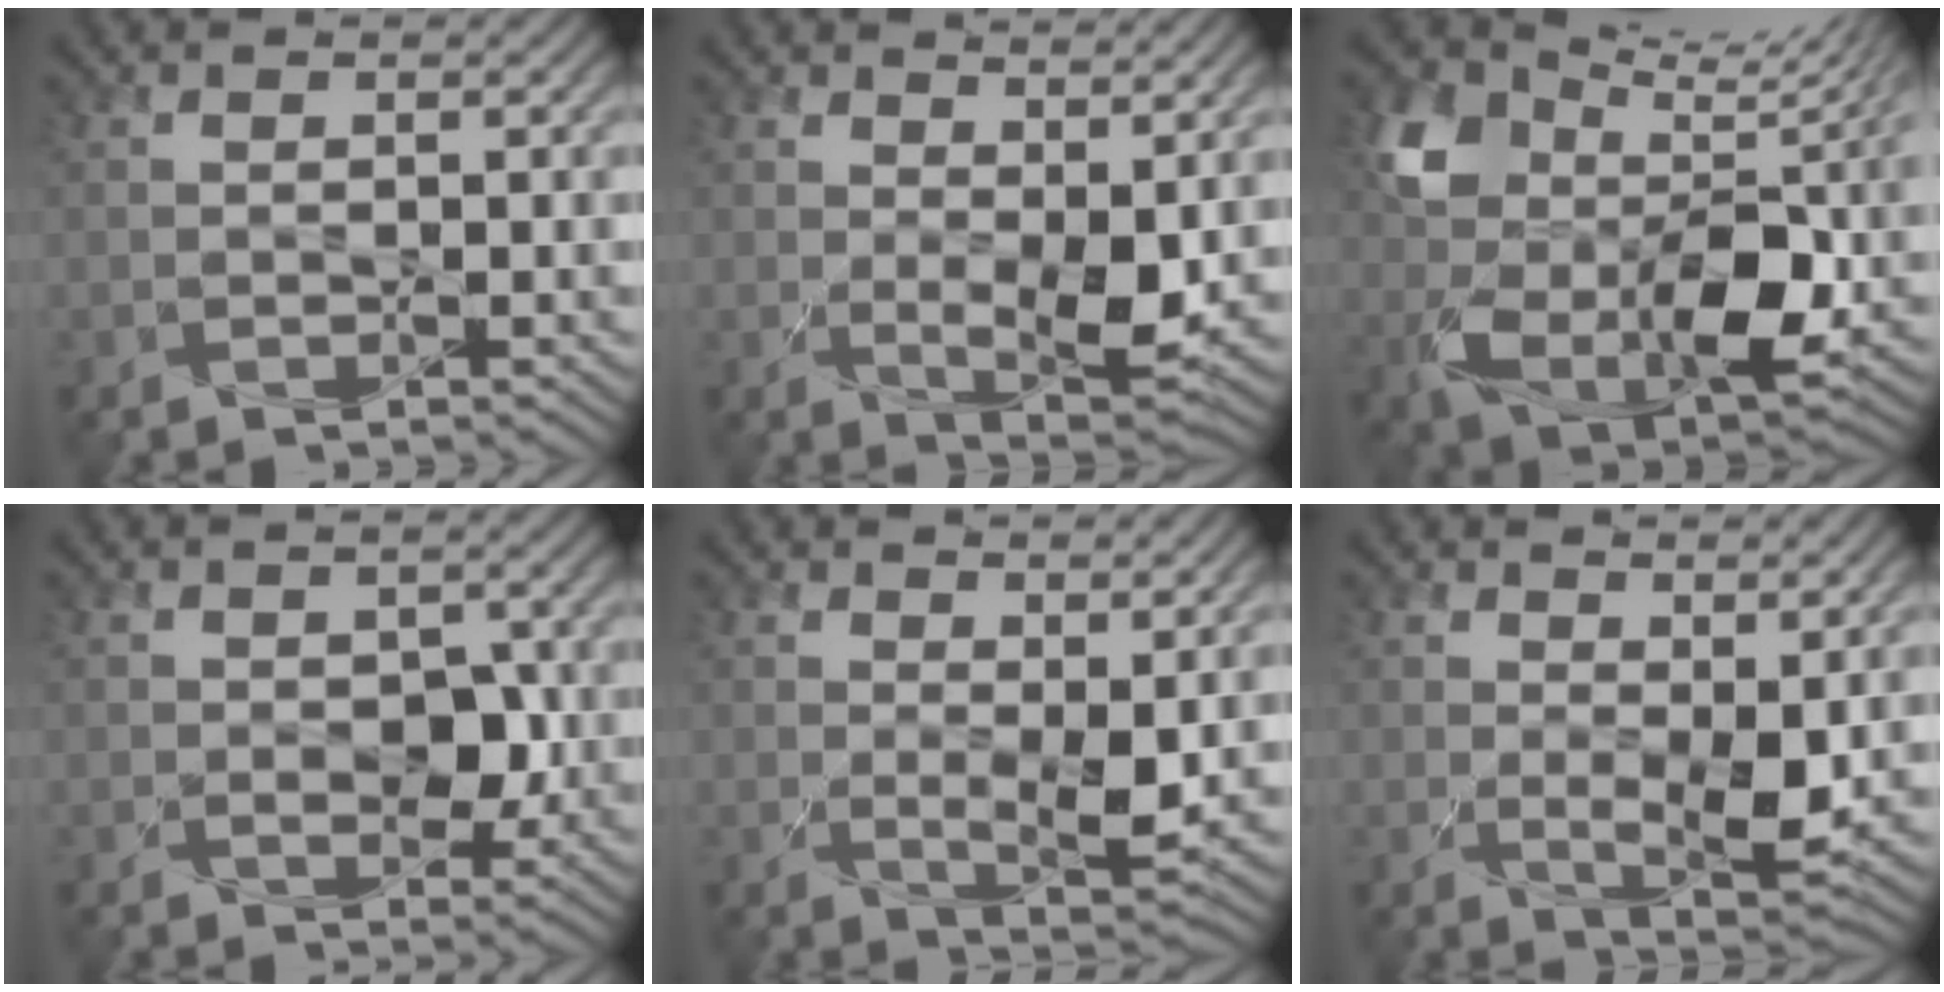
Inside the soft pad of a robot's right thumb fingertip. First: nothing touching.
{"total": 5.6, "force": [1.7, 2.7, 4.6], "torque": [-0.092, -0.015, 0.035]}
{"total": 12.7, "force": [3.7, 8.3, 8.8], "torque": [-0.191, -0.020, 0.080]}
{"total": 3.4, "force": [-0.4, 2.4, 2.5], "torque": [-0.042, -0.009, -0.007]}
{"total": 4.1, "force": [1.5, 1.7, 3.4], "torque": [-0.070, -0.012, 0.031]}
{"total": 5.1, "force": [1.6, 2.3, 4.2], "torque": [-0.086, -0.016, 0.032]}